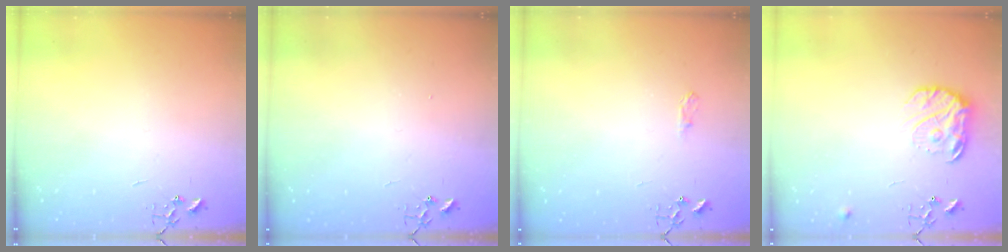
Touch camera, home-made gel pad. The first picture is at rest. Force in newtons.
{"total": 1.1, "press": 1.1, "slide": 0.1}
{"total": 6.8, "press": 6.8, "slide": 0.6}
{"total": 12.7, "press": 12.6, "slide": 0.7}